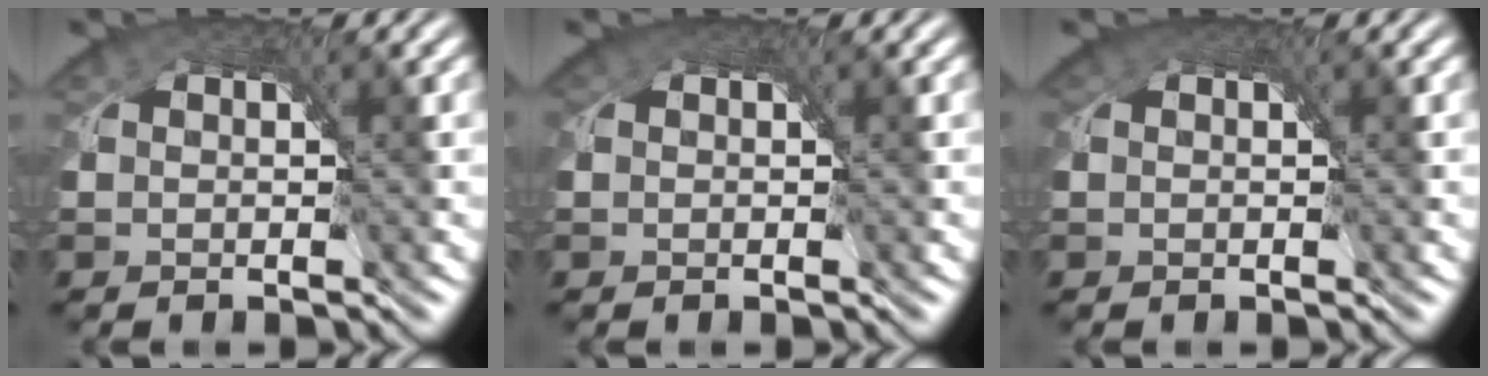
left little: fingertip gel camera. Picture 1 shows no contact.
{"total": 1.6, "force": [0.5, 1.4, 0.6], "torque": [-0.016, 0.000, 0.003]}
{"total": 1.4, "force": [0.5, 1.2, 0.6], "torque": [-0.013, 0.000, 0.004]}